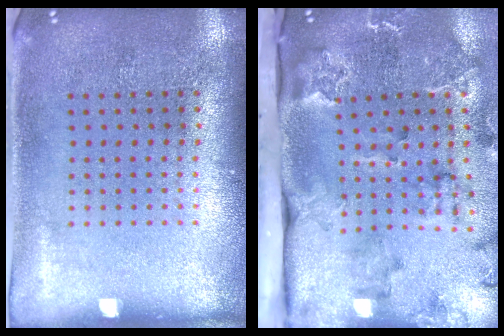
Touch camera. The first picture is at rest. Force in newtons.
{"total": 2.8, "press": 2.4, "slide": 1.5}